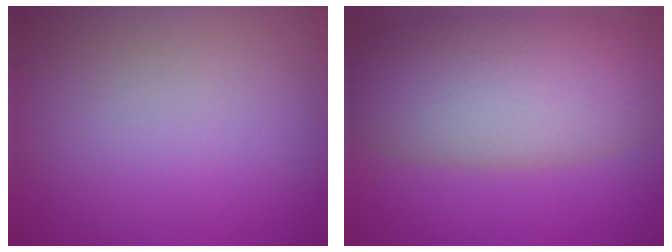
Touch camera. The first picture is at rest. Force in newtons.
{"total": 9.6, "press": 9.6, "slide": 0.3}